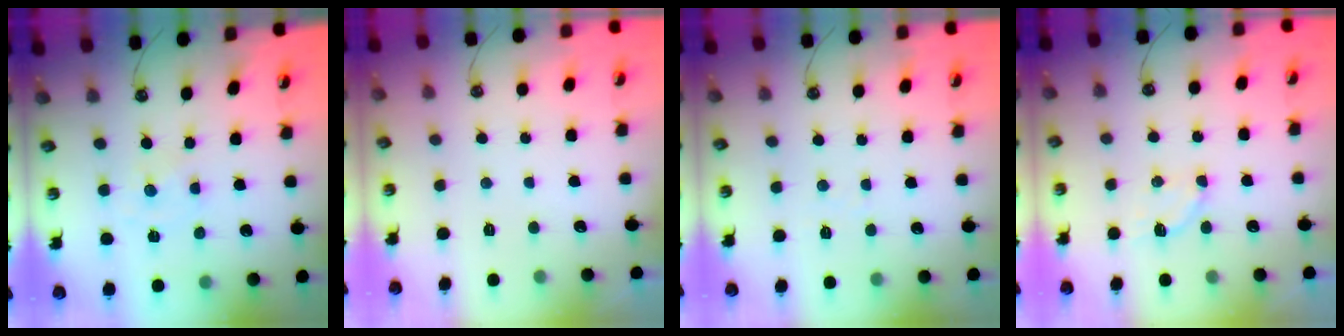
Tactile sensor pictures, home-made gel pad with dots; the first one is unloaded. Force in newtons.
{"total": 0.0}
{"total": 2.5, "press": 2.5, "slide": 0.4}
{"total": 4.1, "press": 3.9, "slide": 1.2}